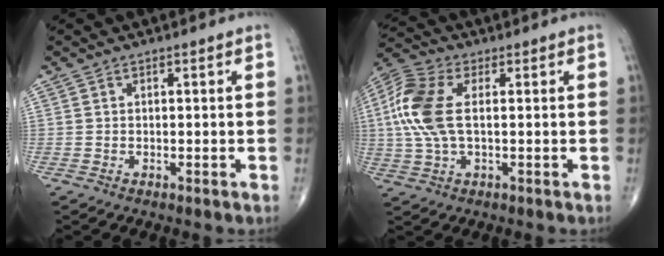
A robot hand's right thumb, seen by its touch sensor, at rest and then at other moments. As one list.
[{"total": 11.7, "force": [1.3, 6.1, 9.8], "torque": [-0.235, 0.018, 0.022]}]